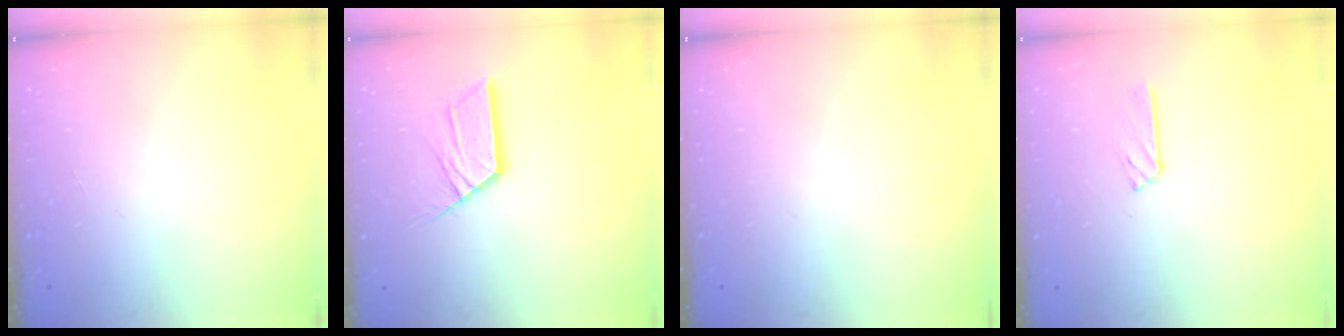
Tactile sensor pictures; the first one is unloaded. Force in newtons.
{"total": 10.5, "press": 10.4, "slide": 1.0}
{"total": 0.0}
{"total": 2.9, "press": 2.9, "slide": 0.3}